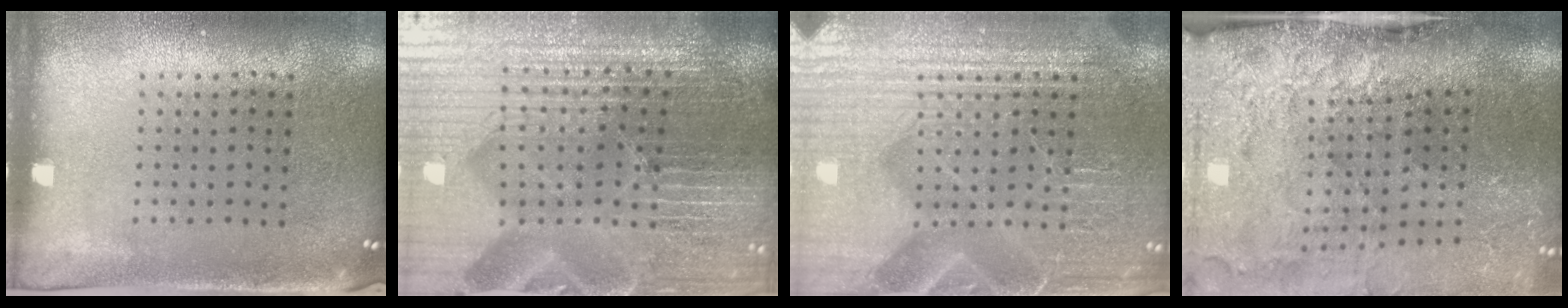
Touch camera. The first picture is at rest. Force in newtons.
{"total": 7.2, "press": 6.3, "slide": 3.5}
{"total": 7.6, "press": 7.5, "slide": 1.1}
{"total": 4.7, "press": 3.6, "slide": 3.0}